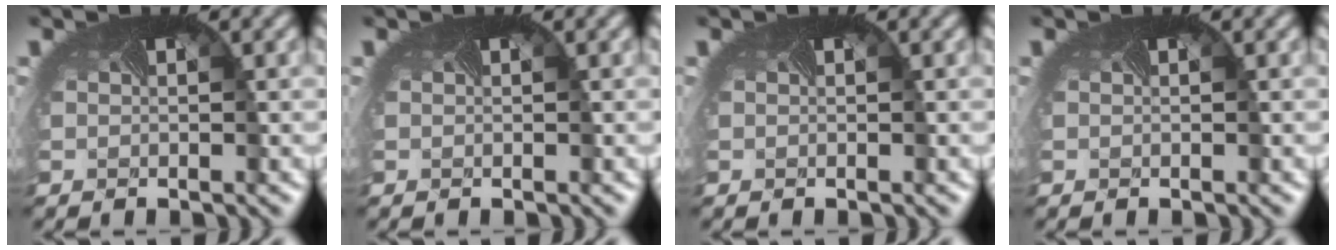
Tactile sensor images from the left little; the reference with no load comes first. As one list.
[{"total": 0.0}, {"total": 0.0}, {"total": 0.0}]